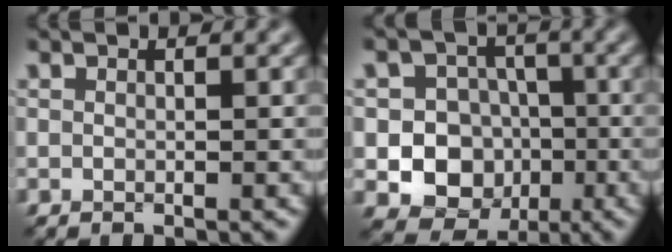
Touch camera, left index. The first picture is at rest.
{"total": 10.2, "force": [-2.7, 9.3, 3.3], "torque": [-0.045, 0.001, -0.062]}